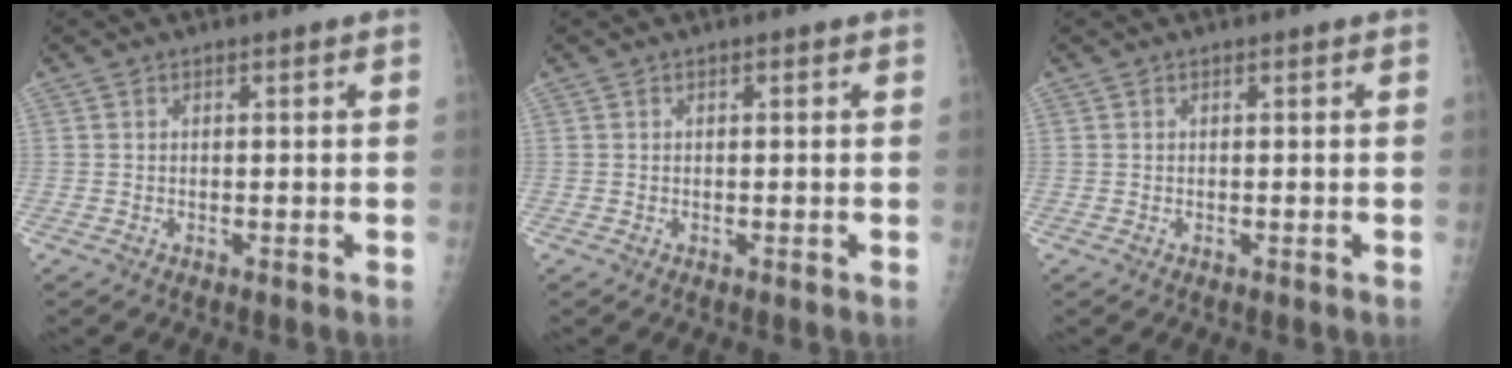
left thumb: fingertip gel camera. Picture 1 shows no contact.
{"total": 0.0}
{"total": 0.0}